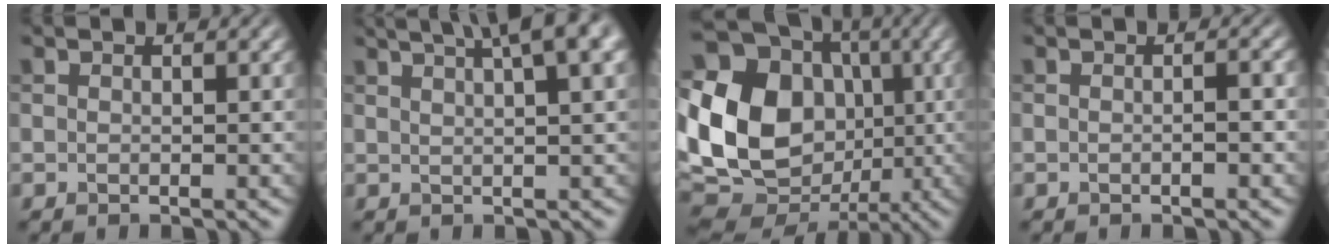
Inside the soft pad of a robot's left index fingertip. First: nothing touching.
{"total": 8.1, "force": [4.6, 2.3, 6.3], "torque": [-0.066, 0.033, 0.042]}
{"total": 20.6, "force": [-0.1, 17.3, 11.1], "torque": [-0.252, 0.013, -0.025]}
{"total": 1.1, "force": [-0.5, 0.1, 1.0], "torque": [-0.018, 0.002, -0.008]}